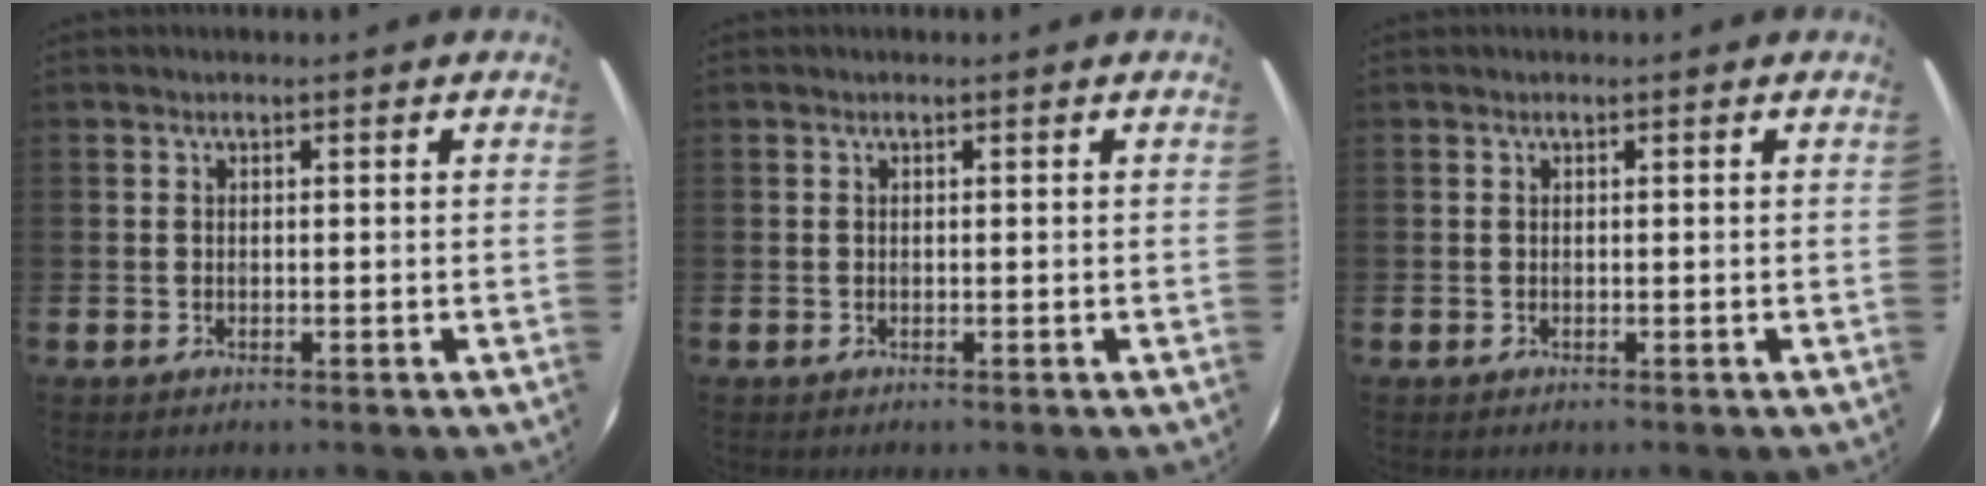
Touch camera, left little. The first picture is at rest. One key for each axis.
{"total": 0.0}
{"total": 0.0}